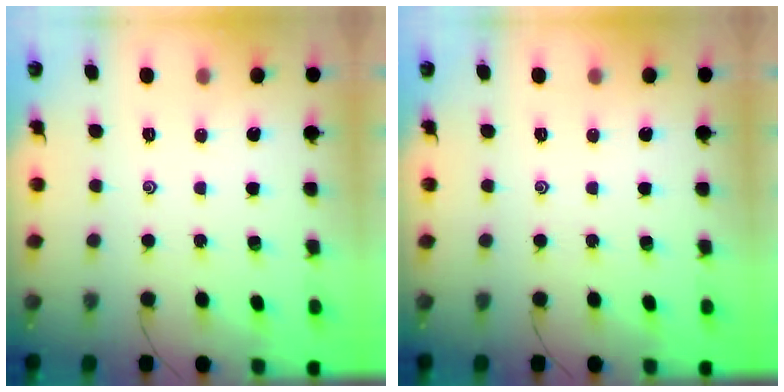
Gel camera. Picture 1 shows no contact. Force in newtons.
{"total": 0.0}